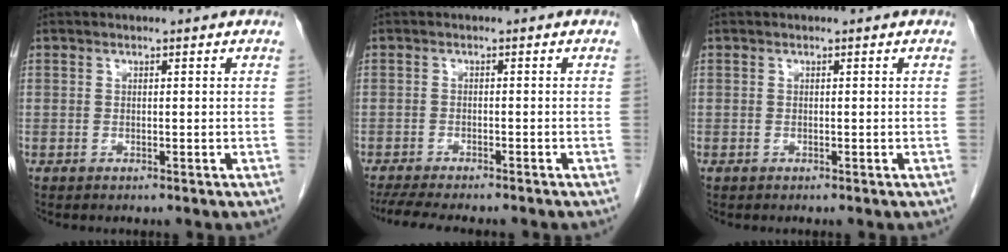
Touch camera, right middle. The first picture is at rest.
{"total": 10.6, "force": [-9.2, 1.8, 4.9], "torque": [-0.071, -0.014, -0.131]}
{"total": 0.0}